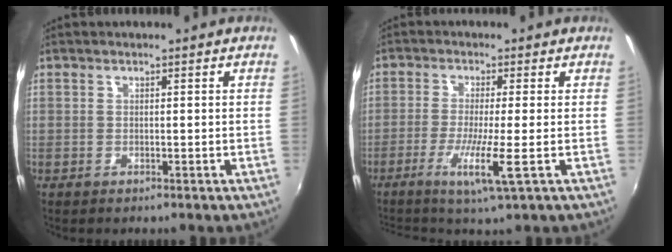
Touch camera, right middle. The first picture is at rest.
{"total": 5.9, "force": [-2.4, -1.1, 5.2], "torque": [-0.118, -0.013, -0.049]}